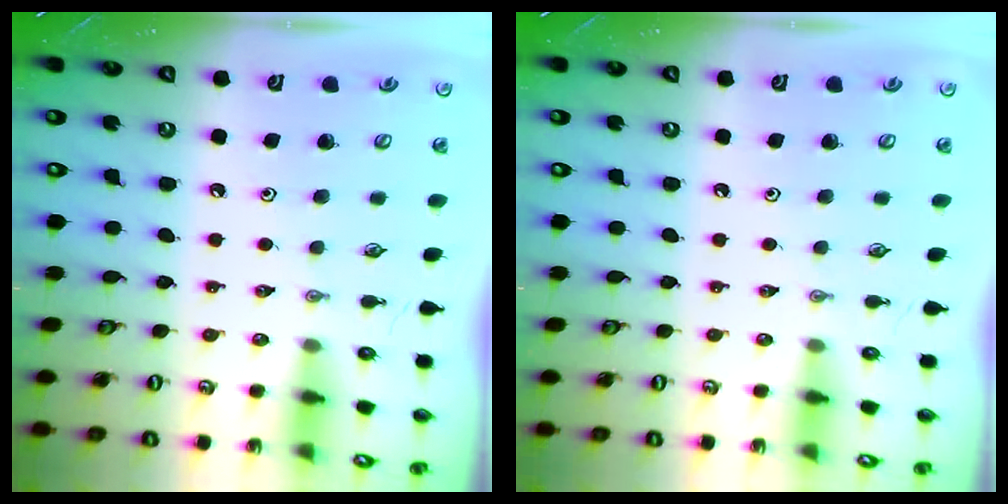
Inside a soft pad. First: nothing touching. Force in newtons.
{"total": 0.0}